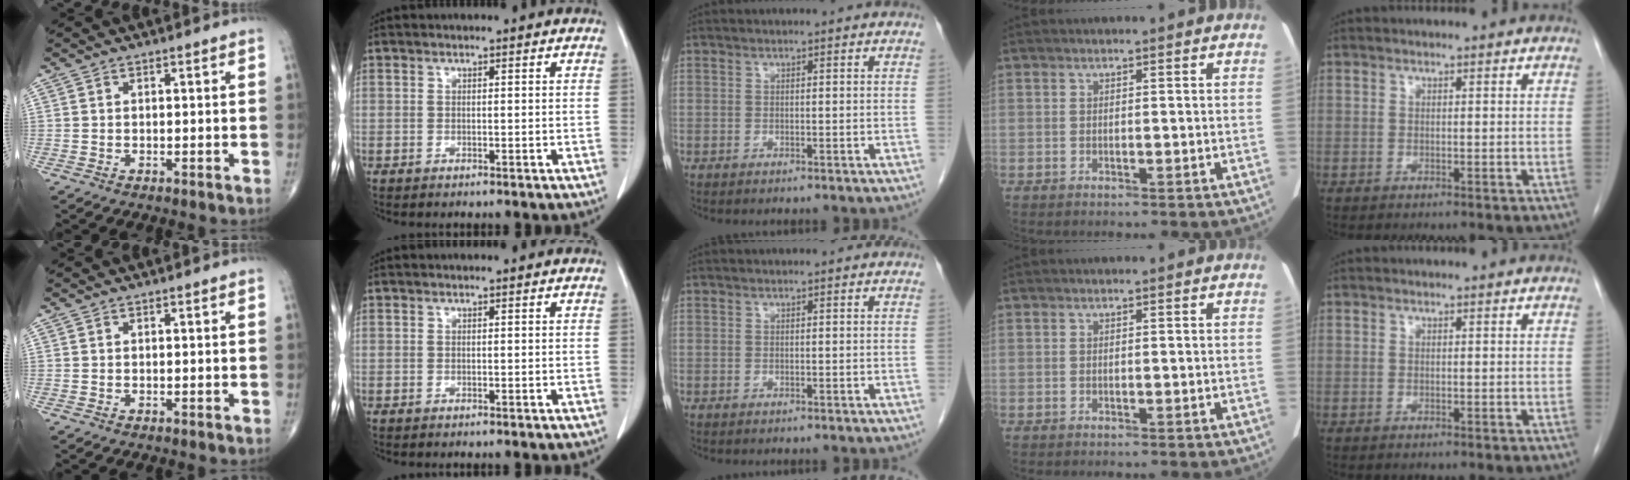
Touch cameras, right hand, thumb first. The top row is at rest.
{}